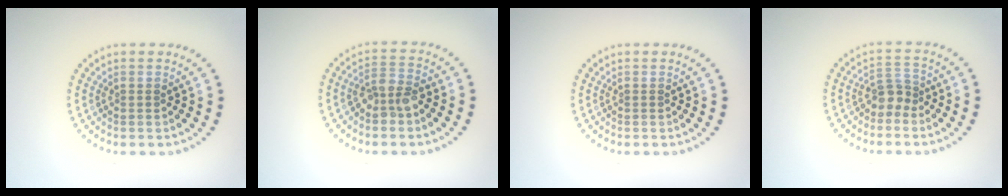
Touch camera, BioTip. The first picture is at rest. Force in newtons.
{"total": 2.6, "press": 2.2, "slide": 1.4}
{"total": 0.0}
{"total": 2.0, "press": 1.5, "slide": 1.3}